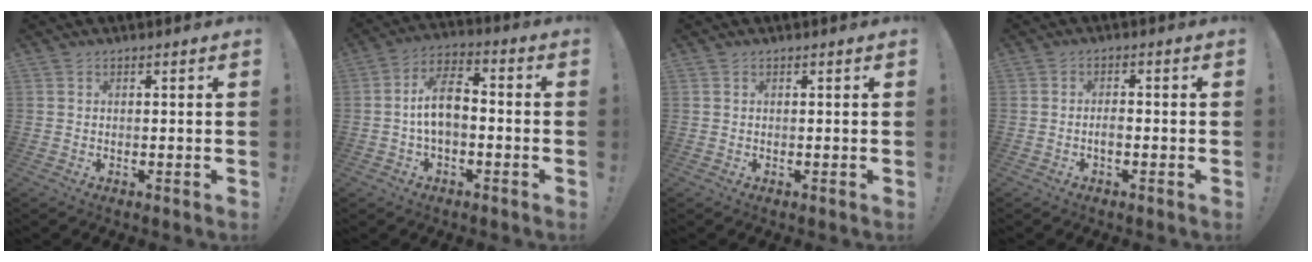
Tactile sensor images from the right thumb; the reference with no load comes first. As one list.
[{"total": 9.7, "force": [-0.9, 5.5, 8.0], "torque": [-0.140, 0.007, -0.015]}, {"total": 0.0}, {"total": 2.2, "force": [-0.7, 0.8, 1.9], "torque": [-0.026, 0.001, -0.014]}]